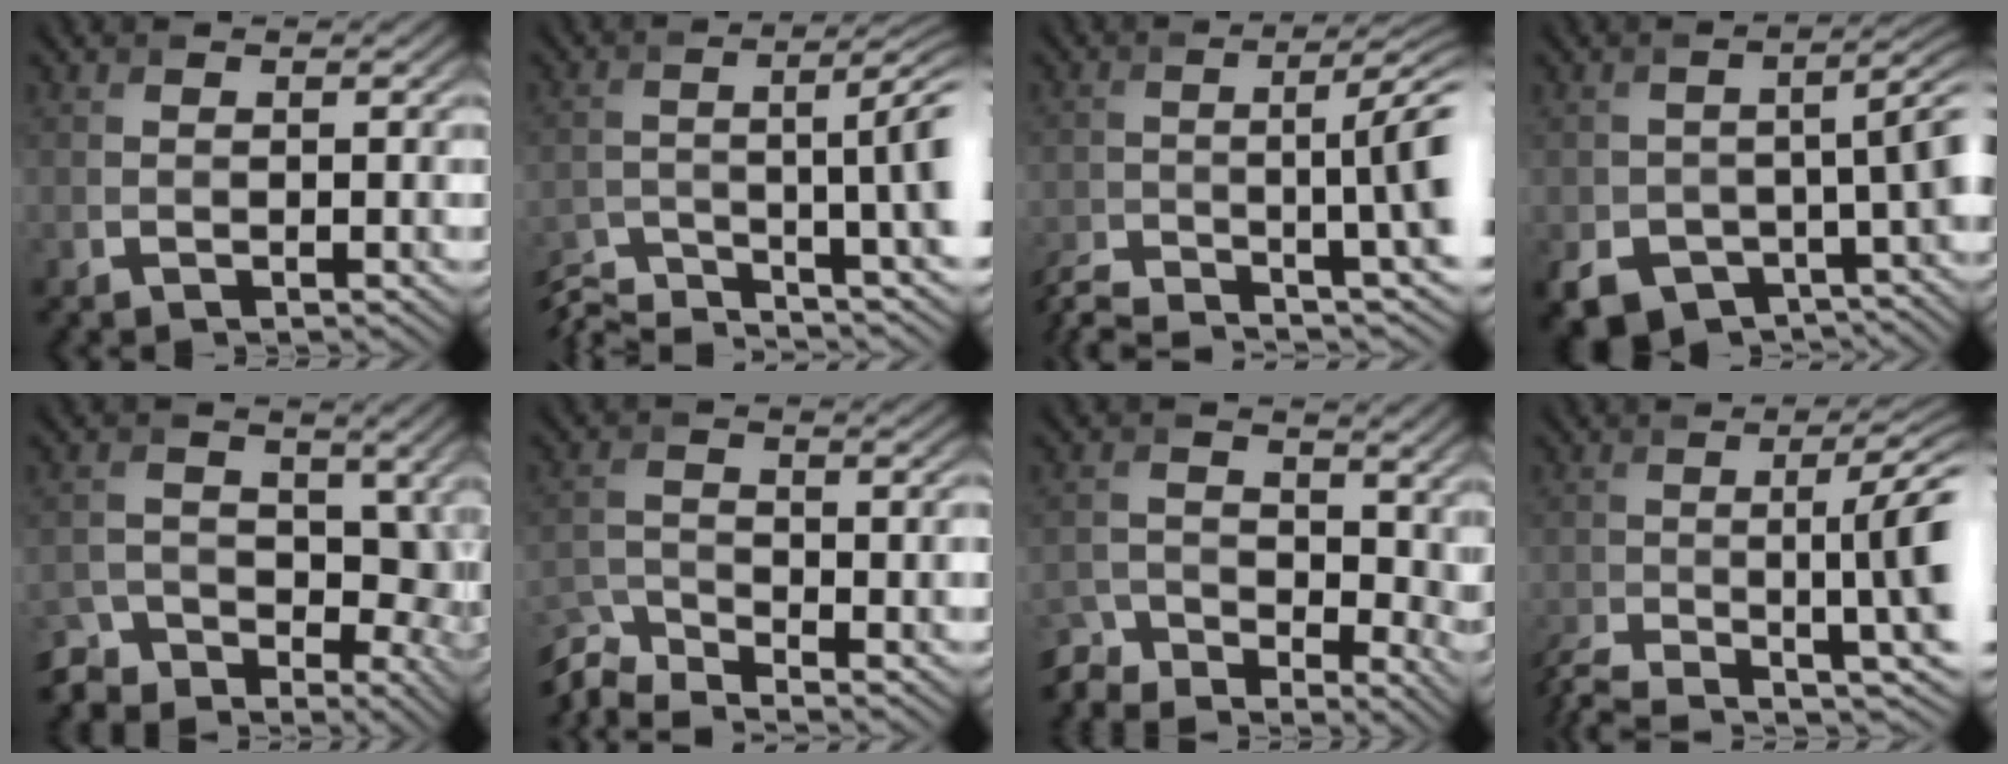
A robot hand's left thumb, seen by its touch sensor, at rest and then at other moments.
{"total": 11.9, "force": [-7.9, 1.9, 8.7], "torque": [-0.120, -0.008, -0.141]}
{"total": 13.1, "force": [-7.1, 2.2, 10.8], "torque": [-0.140, -0.007, -0.123]}
{"total": 11.2, "force": [-5.6, 6.4, 7.3], "torque": [-0.118, -0.044, -0.081]}
{"total": 8.3, "force": [-4.6, 5.8, 3.7], "torque": [-0.052, -0.008, -0.081]}
{"total": 7.9, "force": [-6.9, 1.8, 3.4], "torque": [-0.070, -0.006, -0.141]}
{"total": 7.4, "force": [-4.4, 4.2, 4.3], "torque": [-0.078, -0.019, -0.088]}
{"total": 14.2, "force": [-6.4, 3.0, 12.3], "torque": [-0.178, -0.007, -0.100]}